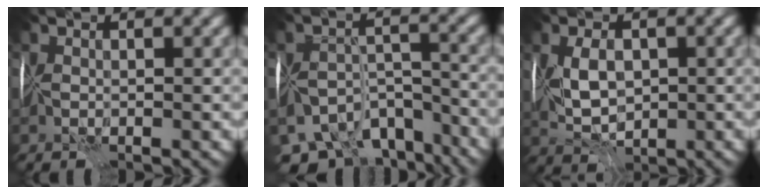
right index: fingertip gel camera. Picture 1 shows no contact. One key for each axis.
{"total": 10.0, "fx": -9.0, "fy": 3.6, "fz": 2.4, "tx": -0.009, "ty": -0.013, "tz": -0.124}
{"total": 4.1, "fx": -0.3, "fy": 2.3, "fz": 3.4, "tx": -0.062, "ty": -0.004, "tz": -0.007}